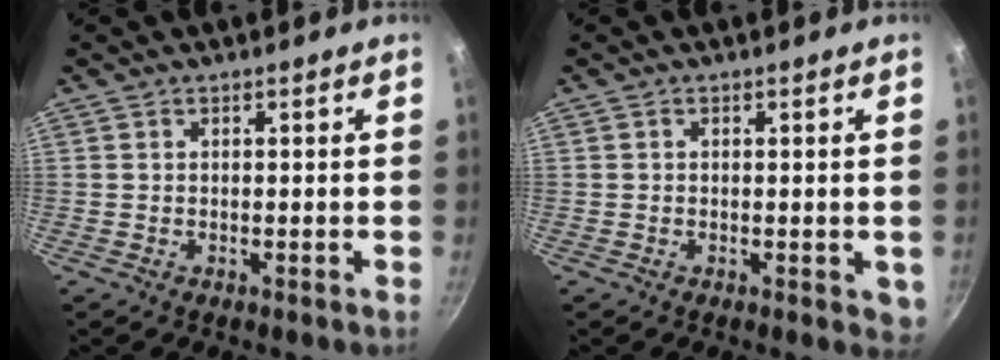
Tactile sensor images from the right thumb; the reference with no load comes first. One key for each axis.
{"total": 2.7, "fx": -0.2, "fy": 1.7, "fz": 2.2, "tx": -0.021, "ty": -0.003, "tz": -0.003}